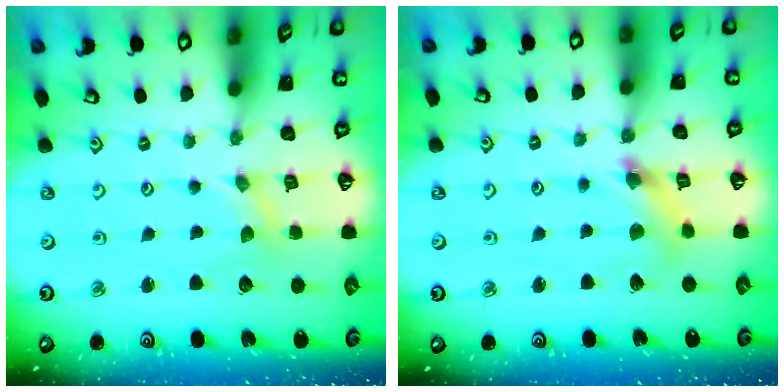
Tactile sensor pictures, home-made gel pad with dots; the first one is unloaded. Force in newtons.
{"total": 5.9, "press": 5.9, "slide": 0.5}